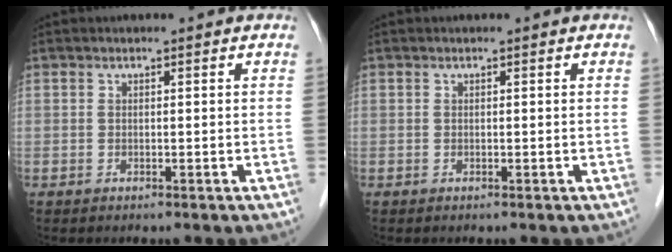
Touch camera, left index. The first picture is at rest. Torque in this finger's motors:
{"motor_torque": [0.05, 0.00, 0.00, 0.00]}